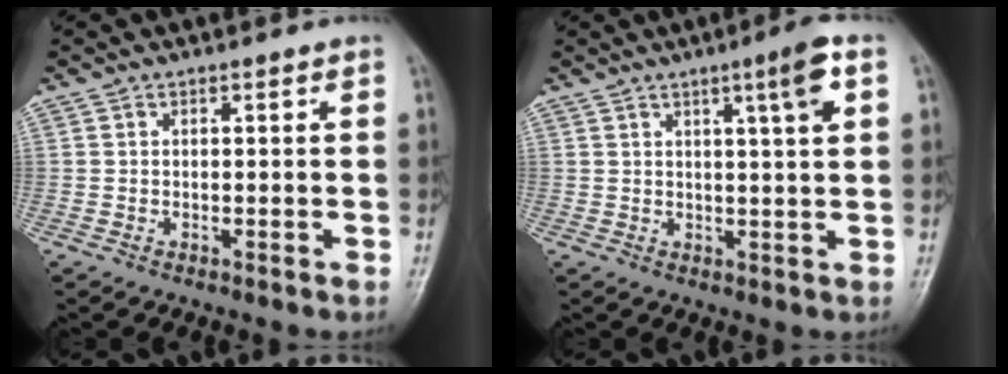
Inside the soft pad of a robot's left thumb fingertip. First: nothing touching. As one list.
[{"total": 5.7, "force": [2.5, 0.3, 5.1], "torque": [-0.078, -0.005, 0.038]}]